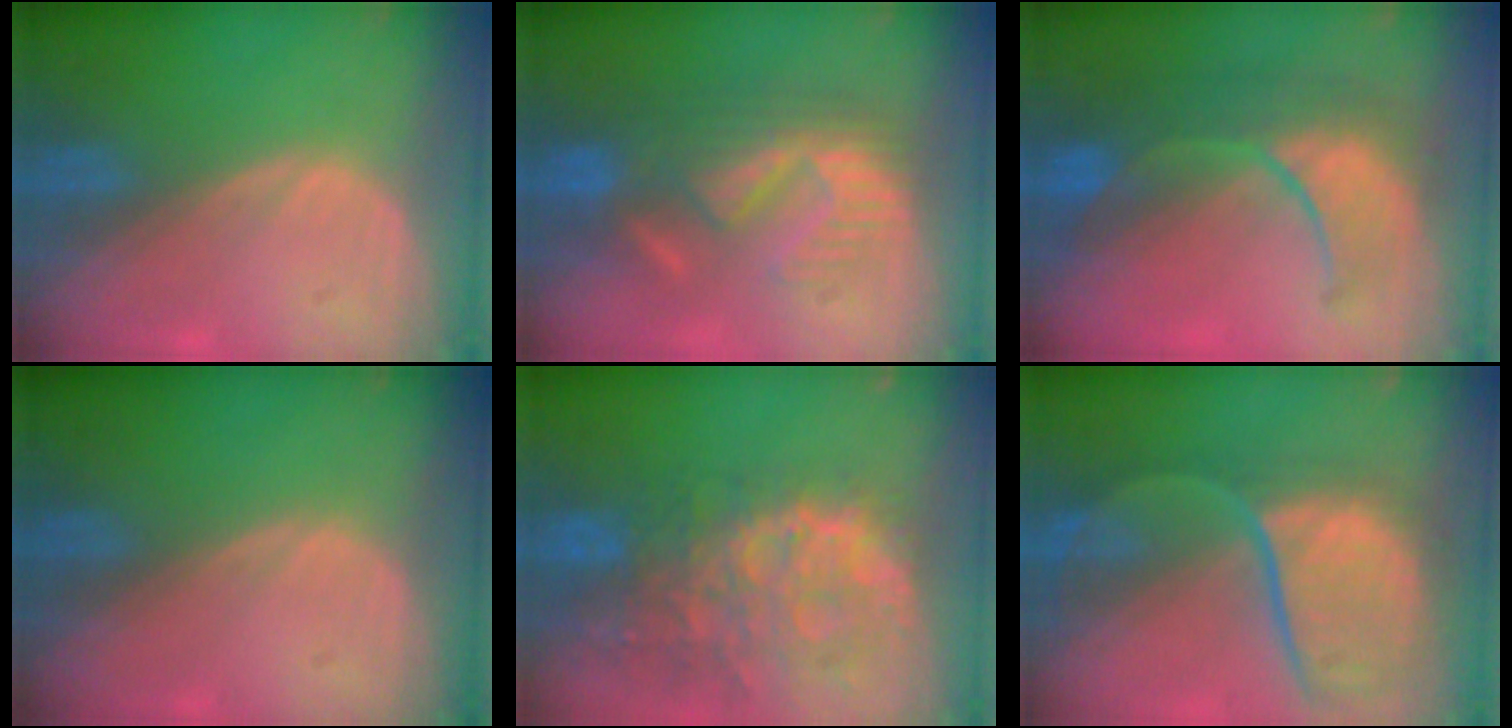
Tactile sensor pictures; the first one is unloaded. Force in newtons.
{"total": 8.7, "press": 8.6, "slide": 1.4}
{"total": 9.9, "press": 9.3, "slide": 3.5}
{"total": 0.0}
{"total": 13.6, "press": 11.0, "slide": 7.9}
{"total": 11.9, "press": 9.9, "slide": 6.6}